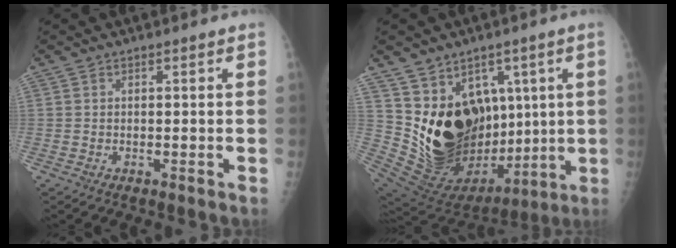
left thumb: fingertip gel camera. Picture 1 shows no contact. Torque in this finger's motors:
{"motor_torque": [1.34, 1.34, 0.48, -0.47, 0.13]}